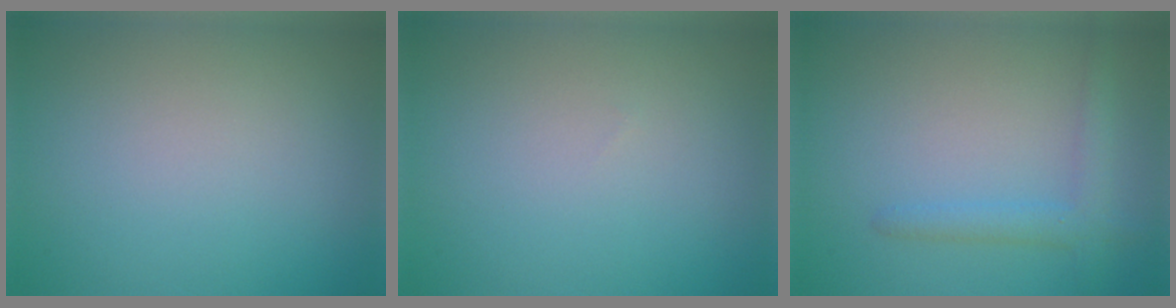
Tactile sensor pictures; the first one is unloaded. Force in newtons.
{"total": 0.0}
{"total": 2.3, "press": 2.3, "slide": 0.1}